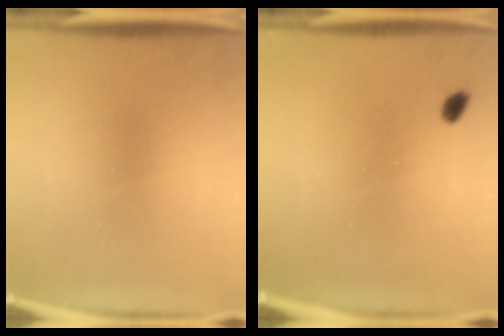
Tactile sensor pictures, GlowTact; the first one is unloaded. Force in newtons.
{"total": 1.3}